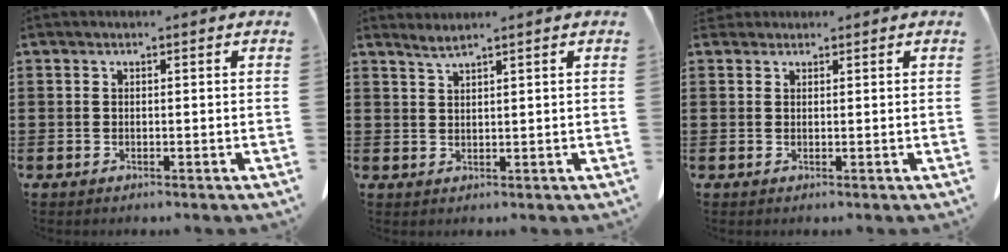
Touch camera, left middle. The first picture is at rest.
{"total": 1.6, "force": [1.4, -0.2, 0.7], "torque": [-0.016, 0.000, 0.027]}
{"total": 1.1, "force": [1.0, 0.5, 0.1], "torque": [-0.006, 0.004, 0.019]}